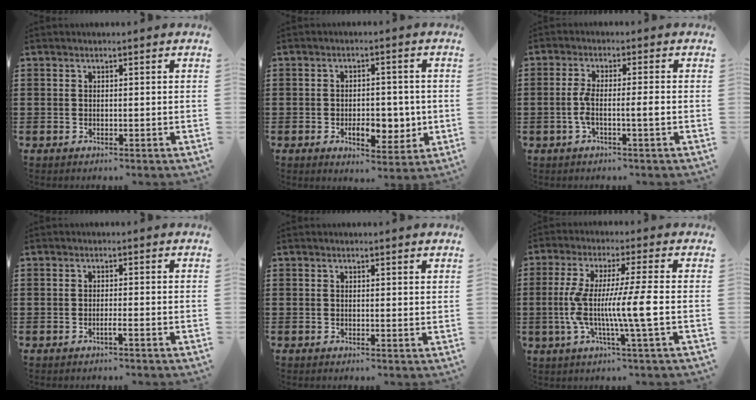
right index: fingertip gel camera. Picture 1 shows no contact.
{"total": 6.4, "force": [-1.4, 3.6, 5.1], "torque": [-0.065, -0.003, -0.026]}
{"total": 4.6, "force": [-1.0, 0.5, 4.4], "torque": [-0.102, -0.009, -0.028]}
{"total": 1.2, "force": [-0.7, -0.1, 1.0], "torque": [-0.016, -0.004, -0.012]}
{"total": 0.6, "force": [0.5, 0.2, 0.2], "torque": [-0.005, 0.001, 0.010]}
{"total": 10.3, "force": [-1.5, 0.0, 10.2], "torque": [-0.215, -0.018, -0.040]}